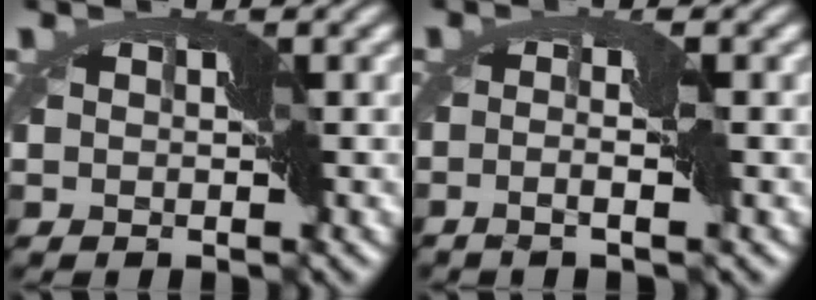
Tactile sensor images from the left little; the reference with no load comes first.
{"total": 1.5, "force": [-0.4, -1.1, 0.9], "torque": [-0.029, 0.002, -0.015]}